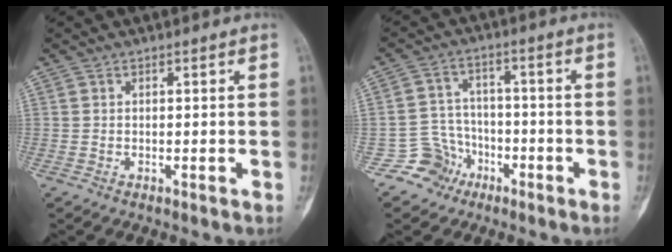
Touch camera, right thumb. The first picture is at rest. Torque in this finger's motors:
{"motor_torque": [0.75, -0.03, 0.40, -0.32, 0.00]}